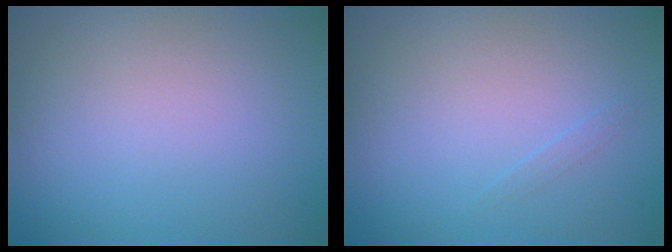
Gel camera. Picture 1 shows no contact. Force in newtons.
{"total": 0.5, "press": 0.5, "slide": 0.0}